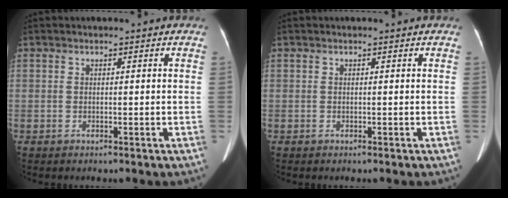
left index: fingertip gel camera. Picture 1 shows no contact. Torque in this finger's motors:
{"motor_torque": [0.17, -0.04, 0.06, 0.00]}